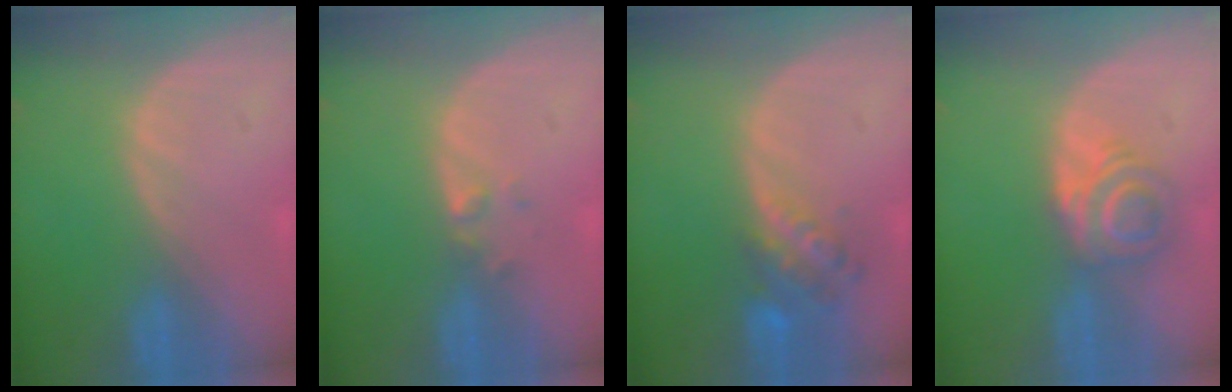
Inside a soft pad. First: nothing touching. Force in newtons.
{"total": 1.4, "press": 1.2, "slide": 0.7}
{"total": 5.7, "press": 5.0, "slide": 2.8}
{"total": 6.2, "press": 5.3, "slide": 3.3}